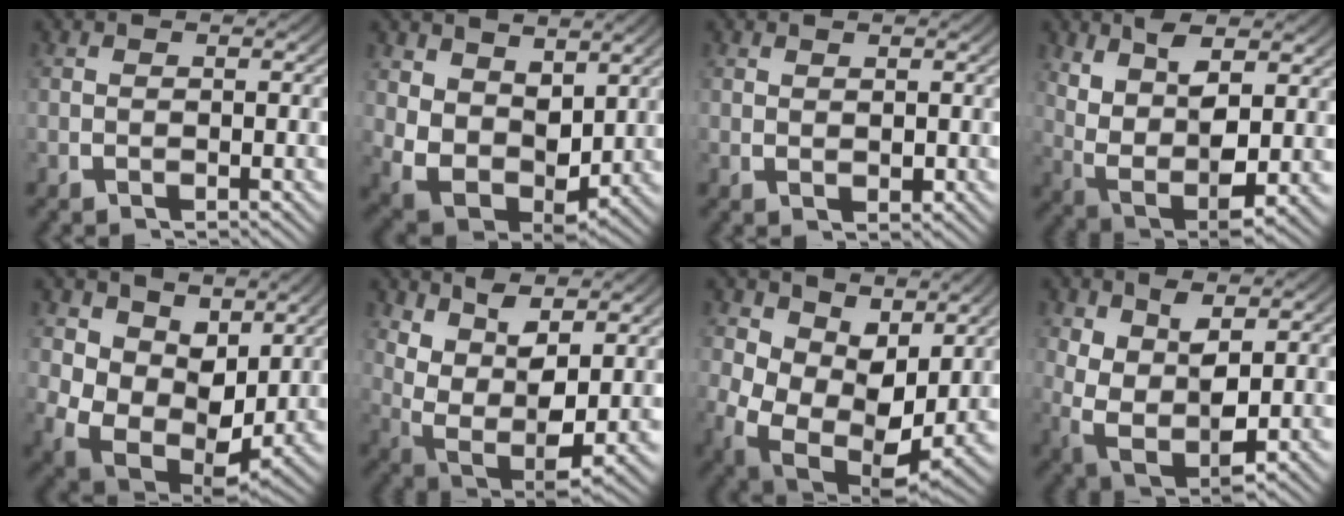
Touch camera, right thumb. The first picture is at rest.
{"total": 9.1, "force": [-0.7, 6.6, 6.2], "torque": [-0.150, -0.064, 0.015]}
{"total": 0.9, "force": [0.6, 0.5, 0.6], "torque": [-0.005, -0.006, 0.019]}
{"total": 10.9, "force": [-0.3, 6.7, 8.6], "torque": [-0.196, -0.064, 0.030]}
{"total": 10.2, "force": [-1.5, 7.1, 7.2], "torque": [-0.158, -0.070, 0.004]}
{"total": 12.1, "force": [-0.3, 8.0, 9.0], "torque": [-0.212, -0.076, 0.031]}
{"total": 11.5, "force": [-1.8, 7.9, 8.1], "torque": [-0.185, -0.080, 0.005]}
{"total": 9.1, "force": [-1.2, 6.1, 6.7], "torque": [-0.165, -0.062, 0.015]}